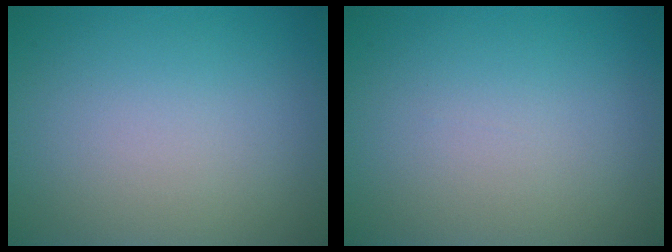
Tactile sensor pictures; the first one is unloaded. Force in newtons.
{"total": 0.0}